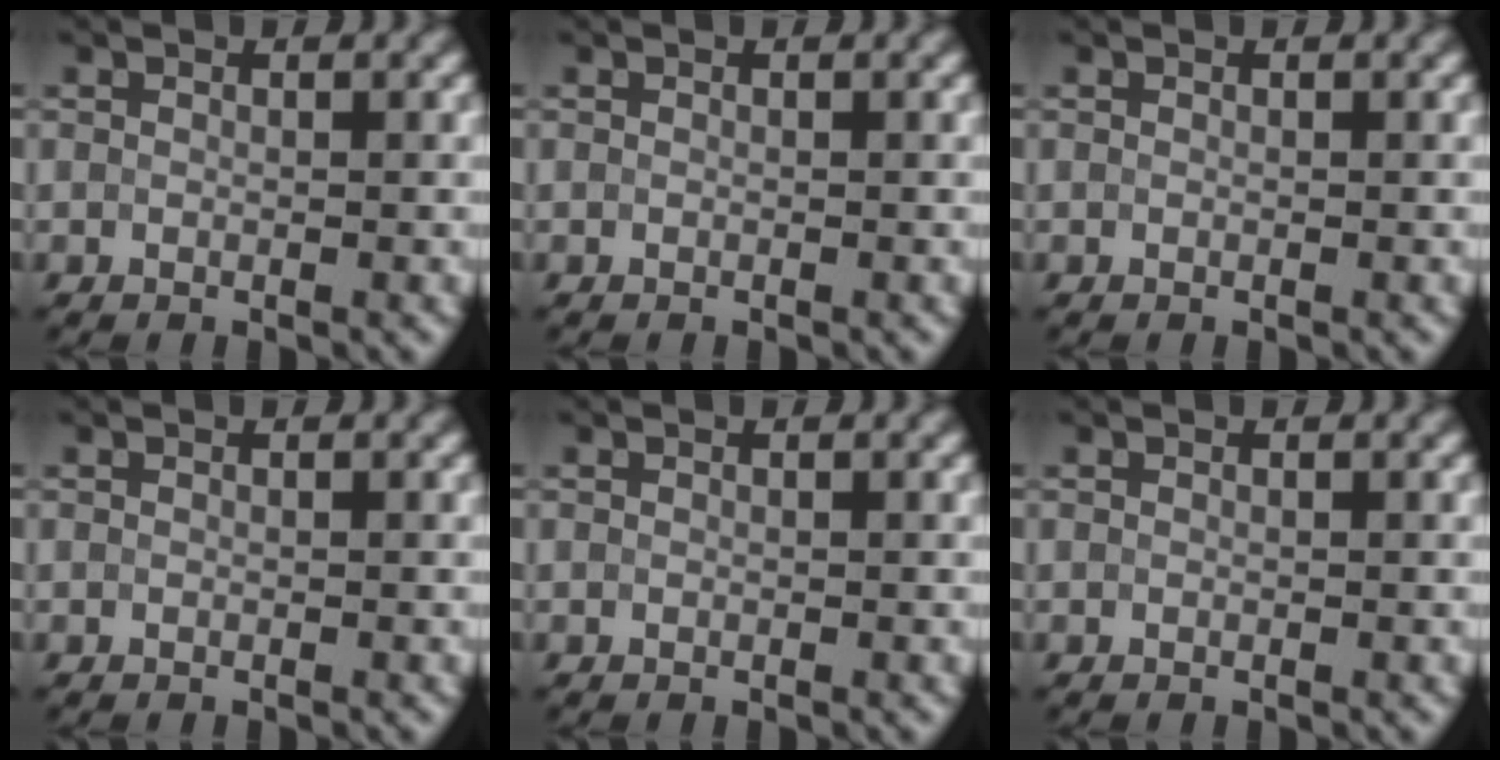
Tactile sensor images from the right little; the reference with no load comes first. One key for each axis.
{"total": 0.0}
{"total": 0.0}
{"total": 0.0}
{"total": 0.0}
{"total": 0.0}